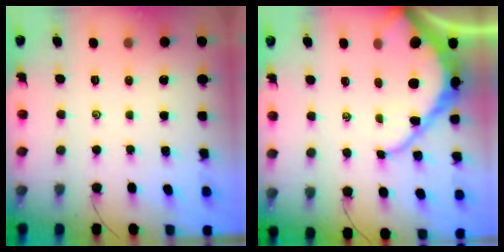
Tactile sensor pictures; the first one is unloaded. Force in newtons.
{"total": 12.6, "press": 12.6, "slide": 1.3}